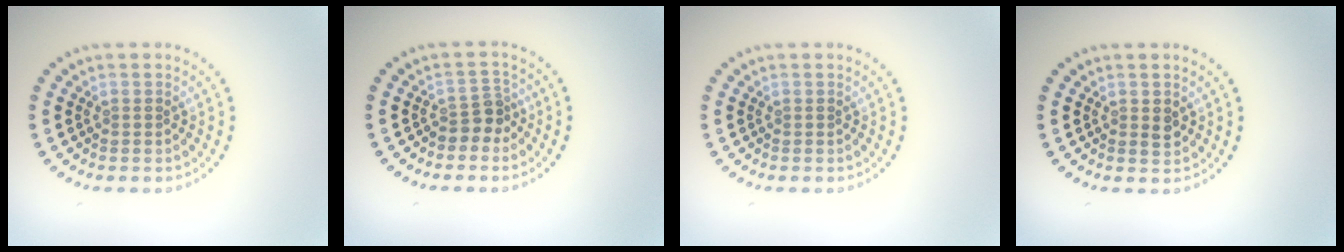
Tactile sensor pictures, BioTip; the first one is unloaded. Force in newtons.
{"total": 2.2, "press": 1.7, "slide": 1.4}
{"total": 0.0}
{"total": 1.1, "press": 1.1, "slide": 0.1}